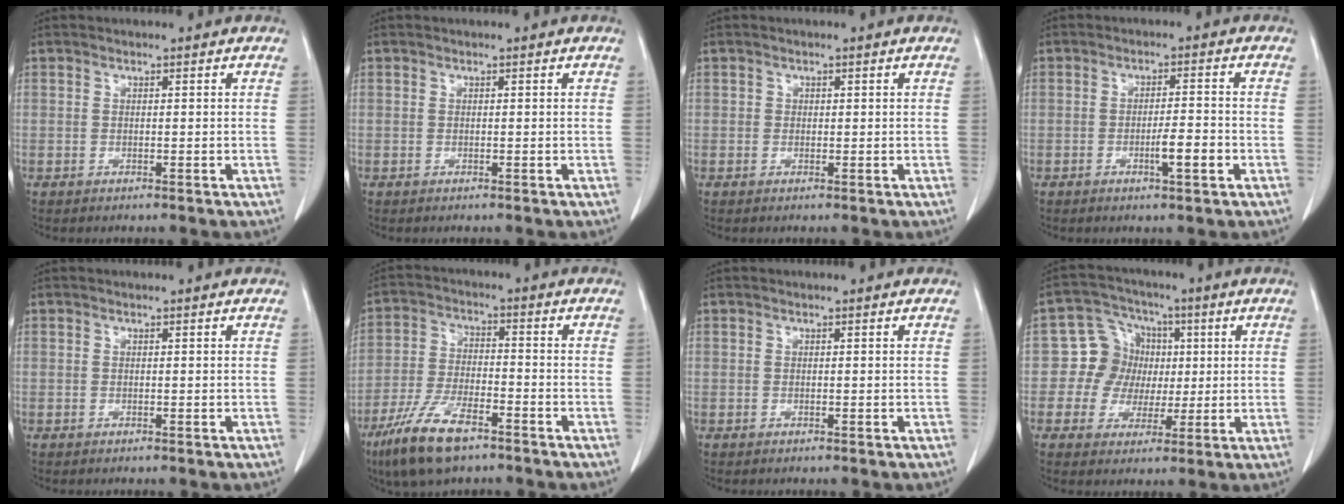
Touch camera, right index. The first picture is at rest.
{"total": 0.0}
{"total": 0.9, "force": [0.1, 0.8, 0.4], "torque": [-0.010, 0.009, 0.004]}
{"total": 4.8, "force": [-1.7, 0.8, 4.4], "torque": [-0.073, 0.000, -0.024]}
{"total": 0.0}
{"total": 11.5, "force": [-7.5, 3.5, 8.0], "torque": [-0.167, -0.017, -0.137]}
{"total": 0.0}
{"total": 9.2, "force": [0.4, 8.6, 3.0], "torque": [-0.053, 0.042, 0.012]}